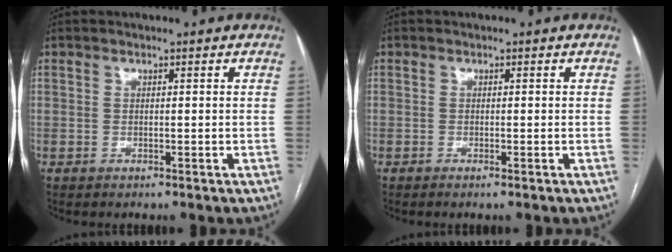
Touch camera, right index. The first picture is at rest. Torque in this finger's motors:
{"motor_torque": [-0.01, 0.01, 0.00, 0.01]}